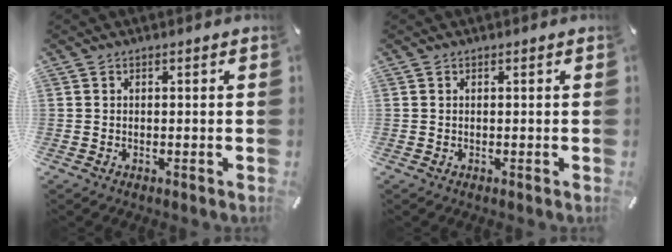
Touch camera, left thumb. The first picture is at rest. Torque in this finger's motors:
{"motor_torque": [0.00, 0.00, 0.00, 0.00, 0.00]}